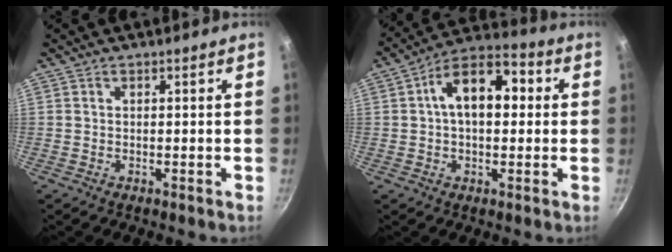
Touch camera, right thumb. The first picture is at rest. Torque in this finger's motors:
{"motor_torque": [0.68, 2.80, 1.54, -0.23, 0.07]}